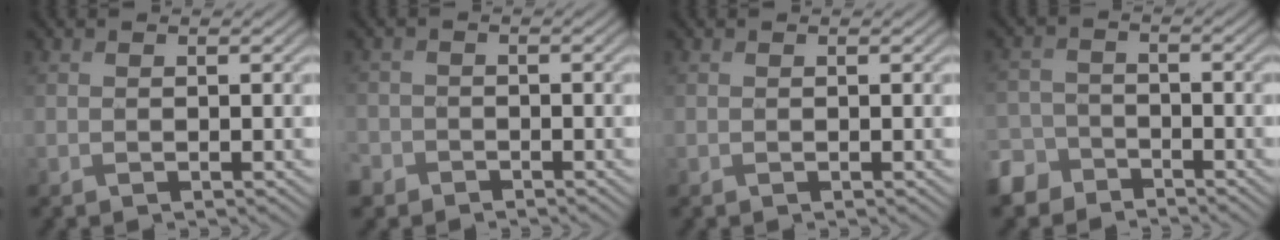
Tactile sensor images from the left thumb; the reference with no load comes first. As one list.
[{"total": 2.8, "force": [-1.7, 2.2, 0.3], "torque": [-0.009, -0.004, -0.040]}, {"total": 0.0}, {"total": 4.9, "force": [-3.8, 2.9, 1.2], "torque": [-0.033, -0.004, -0.087]}]